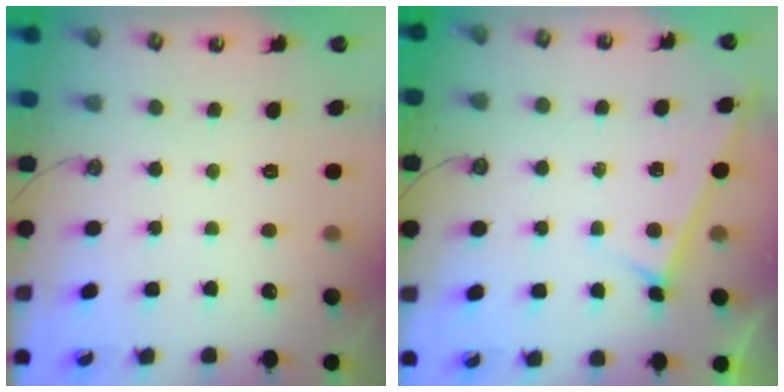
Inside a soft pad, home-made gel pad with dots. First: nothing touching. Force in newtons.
{"total": 4.7, "press": 4.7, "slide": 0.2}